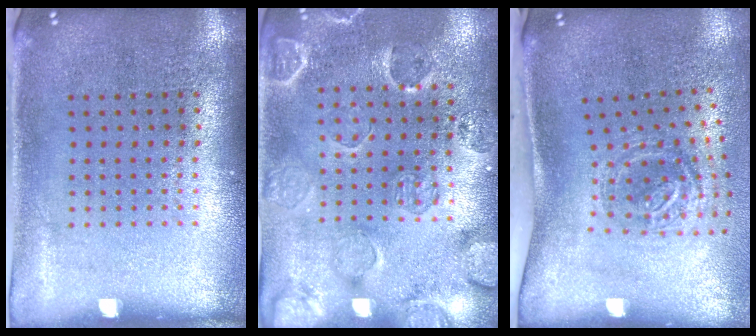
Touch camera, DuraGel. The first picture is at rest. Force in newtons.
{"total": 2.6, "press": 2.1, "slide": 1.5}
{"total": 1.9, "press": 1.2, "slide": 1.5}